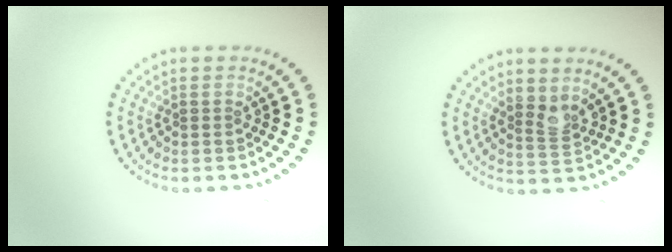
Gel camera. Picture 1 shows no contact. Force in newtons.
{"total": 2.0, "press": 1.7, "slide": 1.1}